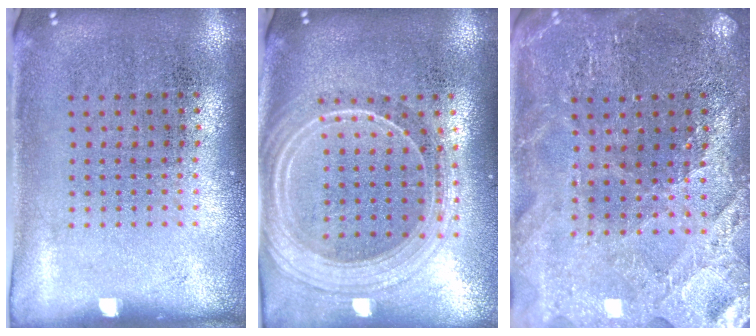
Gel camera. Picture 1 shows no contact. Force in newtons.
{"total": 2.3, "press": 2.0, "slide": 1.1}
{"total": 2.7, "press": 2.7, "slide": 0.4}